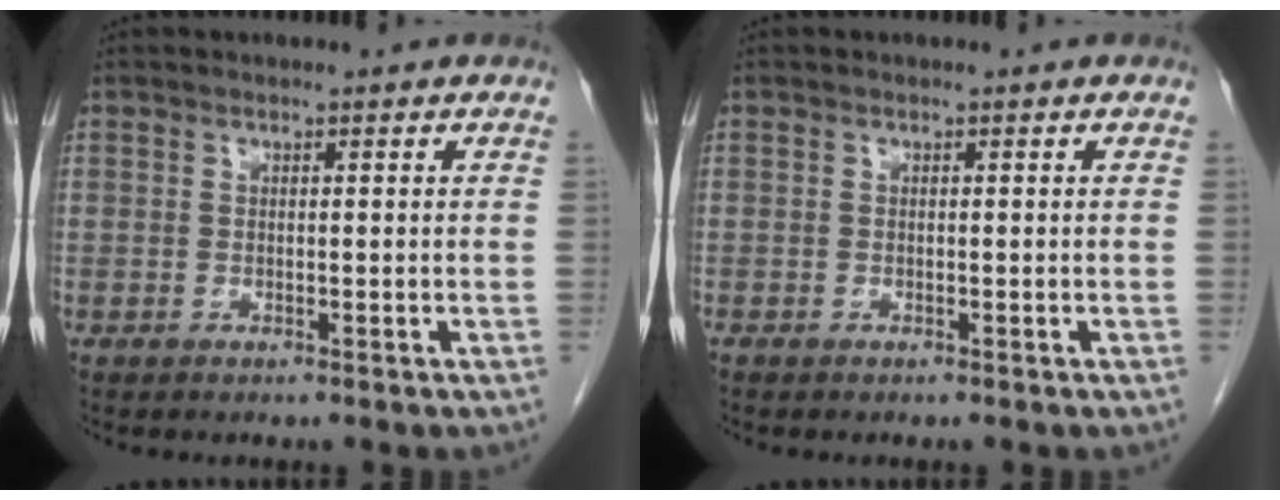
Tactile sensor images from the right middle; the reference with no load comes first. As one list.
[{"total": 0.0}]